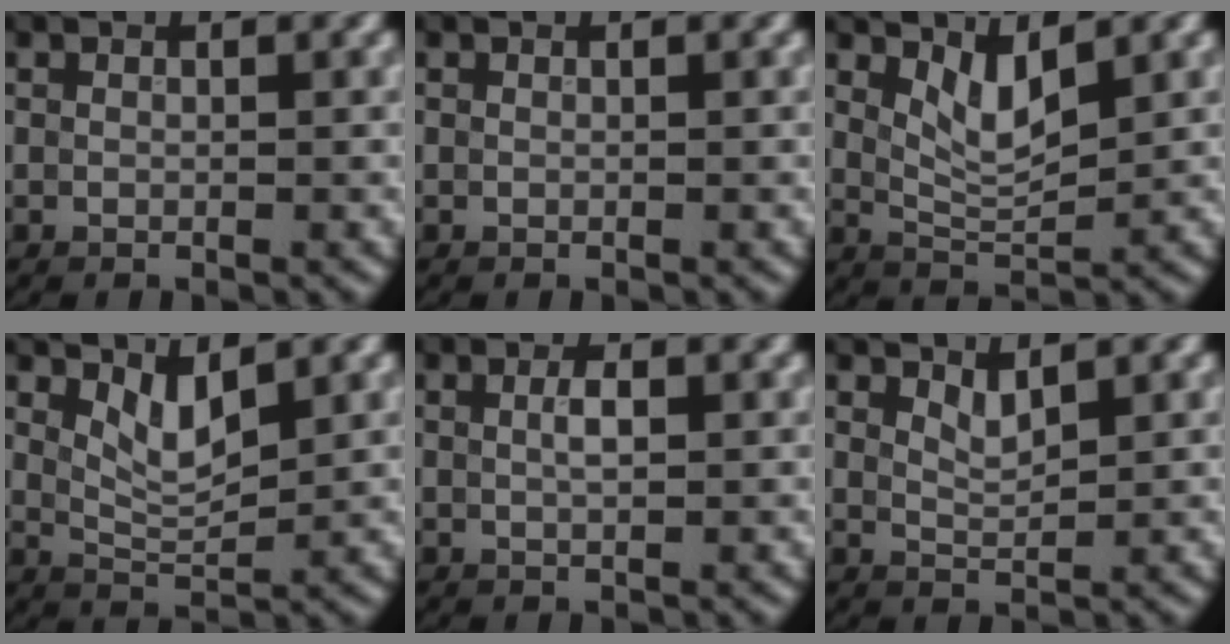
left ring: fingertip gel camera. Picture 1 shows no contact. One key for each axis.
{"total": 0.0}
{"total": 3.0, "fx": 1.6, "fy": 1.0, "fz": 2.3, "tx": -0.047, "ty": -0.008, "tz": 0.035}
{"total": 2.6, "fx": 1.5, "fy": 0.8, "fz": 2.0, "tx": -0.040, "ty": -0.008, "tz": 0.033}
{"total": 1.5, "fx": 0.2, "fy": 0.4, "fz": 1.4, "tx": -0.031, "ty": 0.002, "tz": 0.006}
{"total": 1.2, "fx": 1.0, "fy": 0.3, "fz": 0.7, "tx": -0.017, "ty": -0.004, "tz": 0.022}